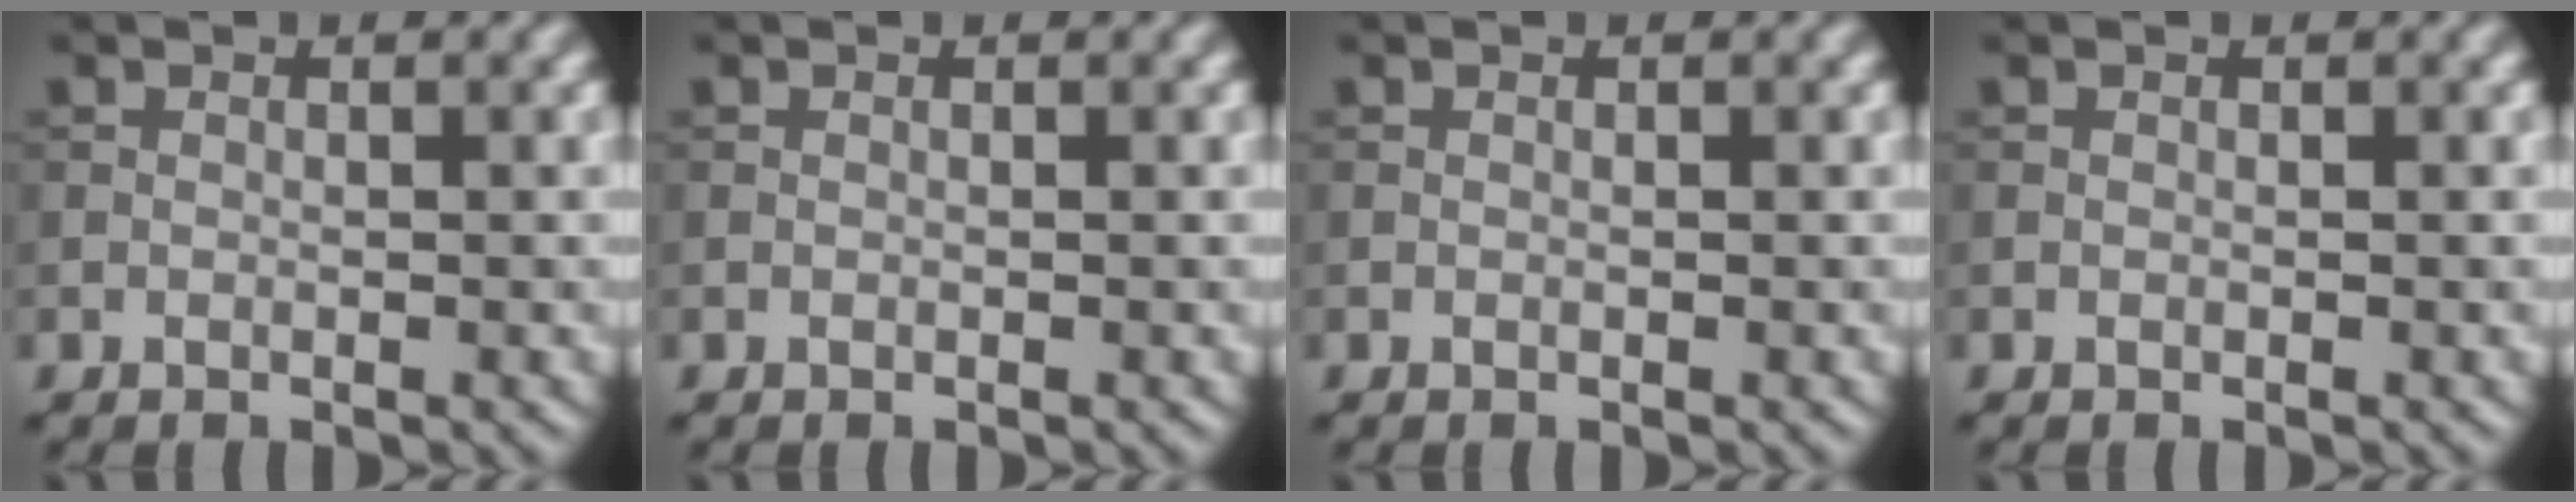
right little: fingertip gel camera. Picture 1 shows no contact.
{"total": 0.0}
{"total": 0.0}
{"total": 0.0}